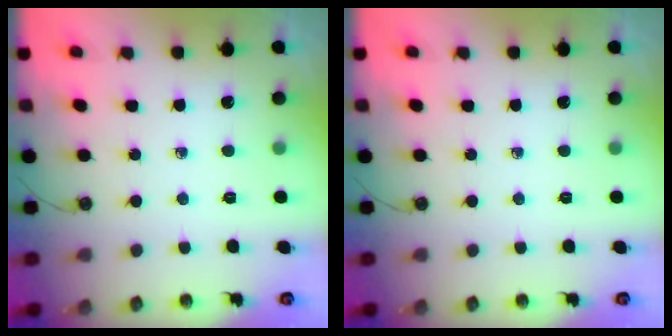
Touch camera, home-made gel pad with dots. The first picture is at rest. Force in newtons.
{"total": 0.0}